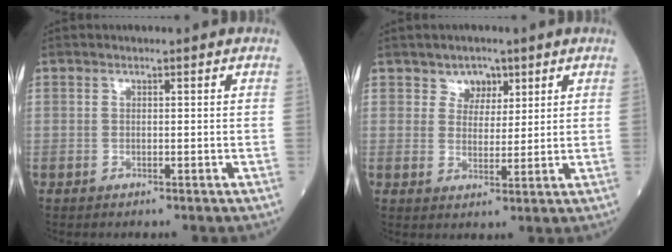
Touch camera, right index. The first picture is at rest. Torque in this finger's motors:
{"motor_torque": [0.19, 0.12, 0.00, 0.00]}